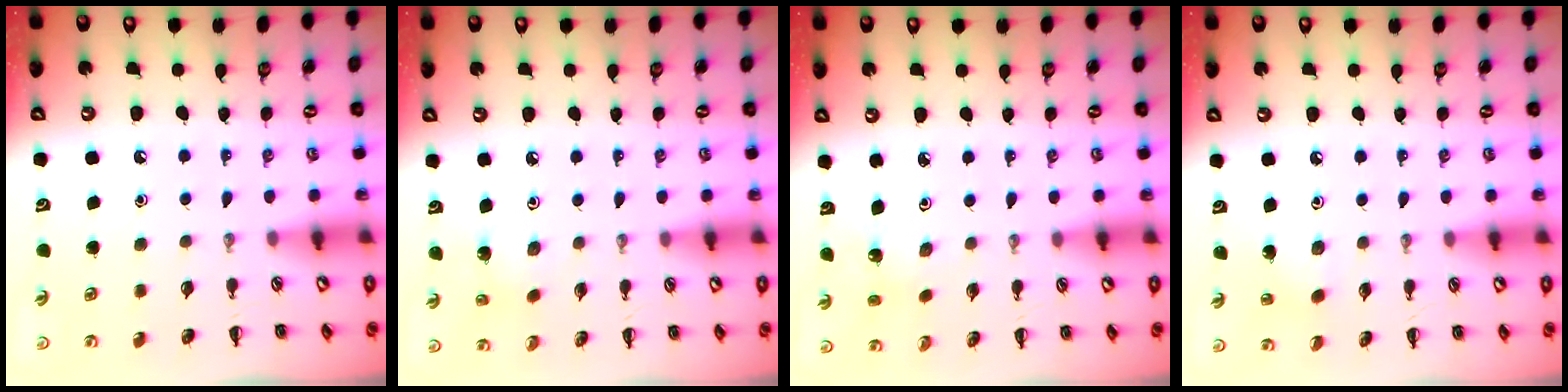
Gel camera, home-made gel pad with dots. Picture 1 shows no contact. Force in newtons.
{"total": 3.0, "press": 2.8, "slide": 0.9}
{"total": 2.0, "press": 1.9, "slide": 0.7}
{"total": 1.8, "press": 1.7, "slide": 0.7}